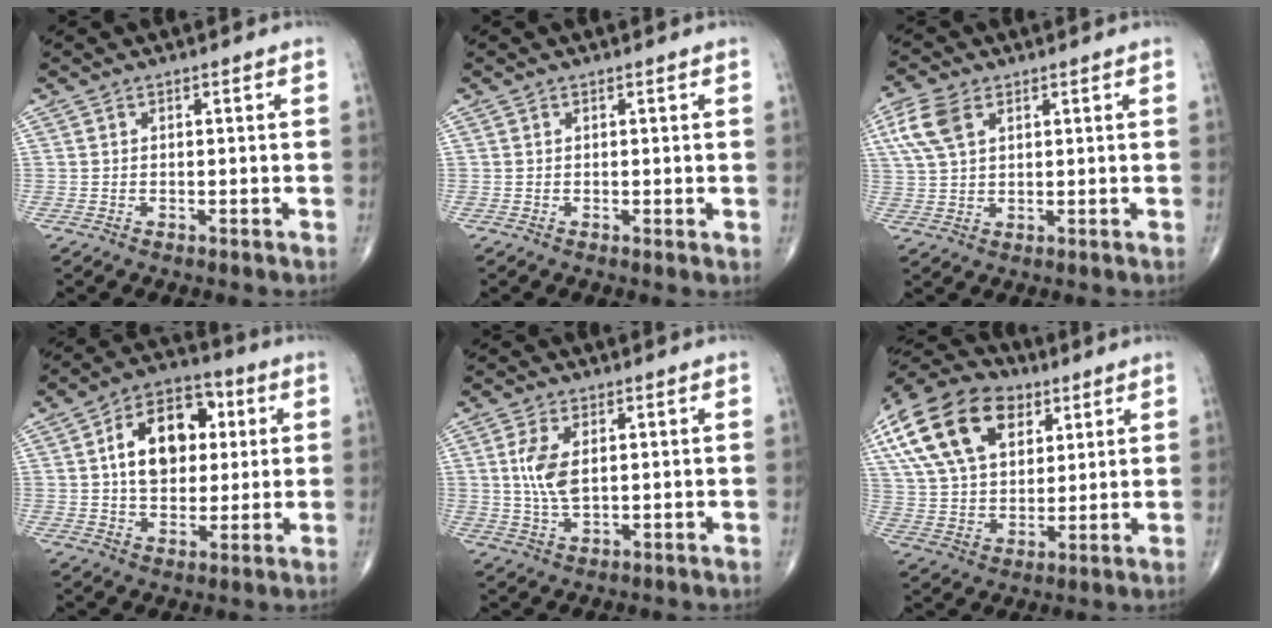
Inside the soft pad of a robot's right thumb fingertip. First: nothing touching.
{"total": 0.6, "force": [0.2, 0.1, 0.6], "torque": [-0.008, -0.002, 0.001]}
{"total": 7.3, "force": [3.1, 4.3, 5.0], "torque": [-0.113, 0.006, 0.063]}
{"total": 15.2, "force": [3.1, 10.3, 10.8], "torque": [-0.135, 0.011, 0.045]}
{"total": 6.6, "force": [1.2, 3.3, 5.6], "torque": [-0.117, -0.005, 0.027]}
{"total": 22.3, "force": [9.5, 14.0, 14.5], "torque": [-0.272, 0.004, 0.167]}